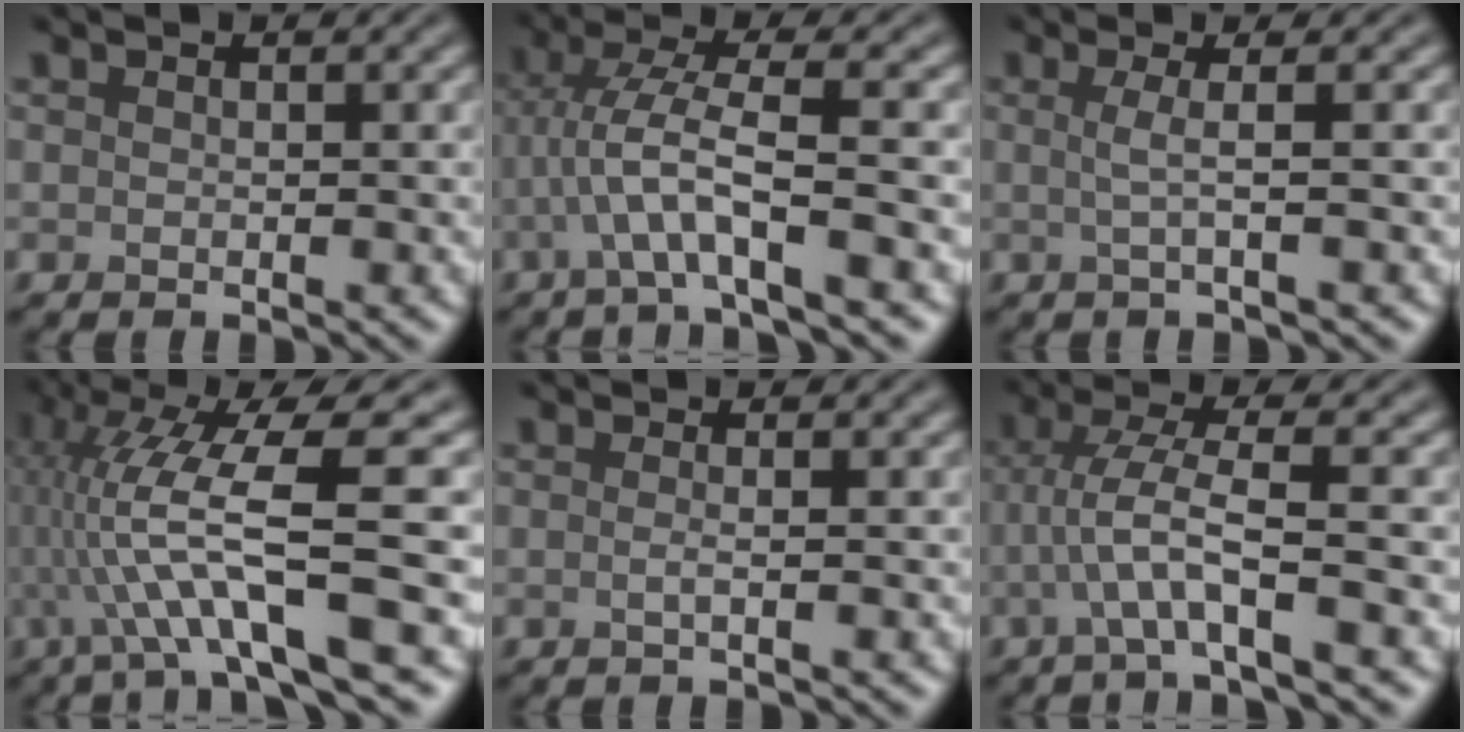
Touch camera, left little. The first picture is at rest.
{"total": 4.7, "force": [-1.7, 0.4, 4.4], "torque": [-0.091, 0.012, -0.035]}
{"total": 2.2, "force": [-0.4, 0.6, 2.1], "torque": [-0.037, 0.002, -0.016]}
{"total": 11.1, "force": [-0.7, 2.0, 10.9], "torque": [-0.192, 0.012, -0.008]}
{"total": 1.2, "force": [-0.4, 0.4, 1.0], "torque": [-0.014, -0.002, -0.015]}
{"total": 4.3, "force": [-1.4, 0.4, 4.0], "torque": [-0.080, 0.008, -0.028]}